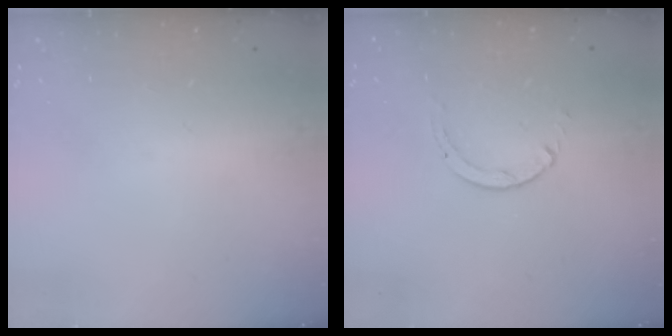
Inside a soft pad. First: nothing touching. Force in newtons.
{"total": 0.9, "press": 0.9, "slide": 0.1}